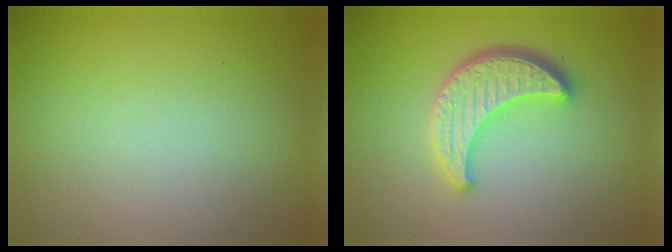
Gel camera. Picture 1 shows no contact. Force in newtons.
{"total": 4.7, "press": 3.9, "slide": 2.5}